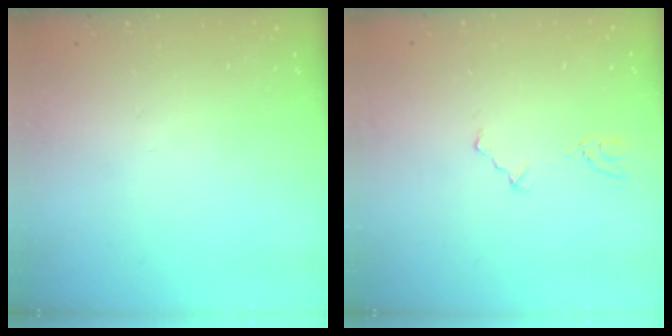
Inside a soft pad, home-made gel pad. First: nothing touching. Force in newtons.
{"total": 2.5, "press": 2.2, "slide": 1.2}